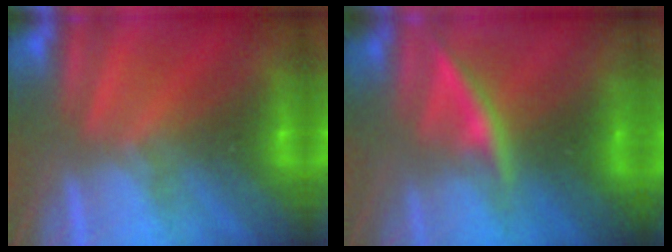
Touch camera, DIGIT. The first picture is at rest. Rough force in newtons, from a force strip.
{"total": 2.4}